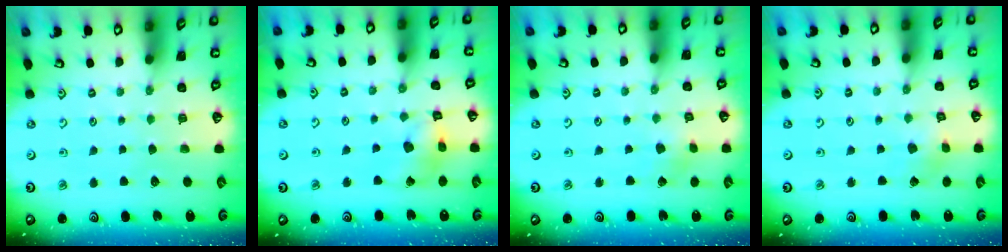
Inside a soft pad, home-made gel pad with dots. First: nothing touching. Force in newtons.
{"total": 8.6, "press": 8.5, "slide": 1.1}
{"total": 2.4, "press": 2.4, "slide": 0.2}
{"total": 2.6, "press": 2.6, "slide": 0.3}